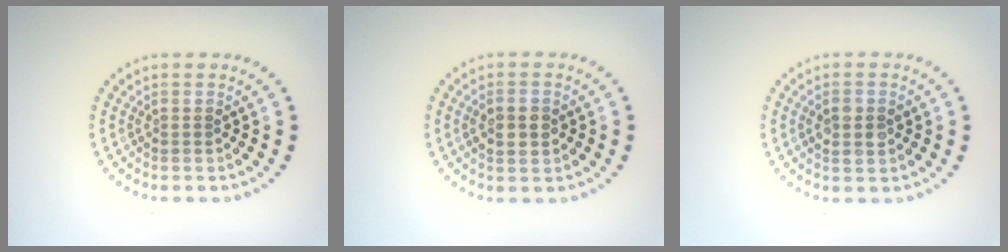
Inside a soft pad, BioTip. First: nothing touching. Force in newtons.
{"total": 2.8, "press": 2.8, "slide": 0.2}
{"total": 1.8, "press": 1.8, "slide": 0.2}